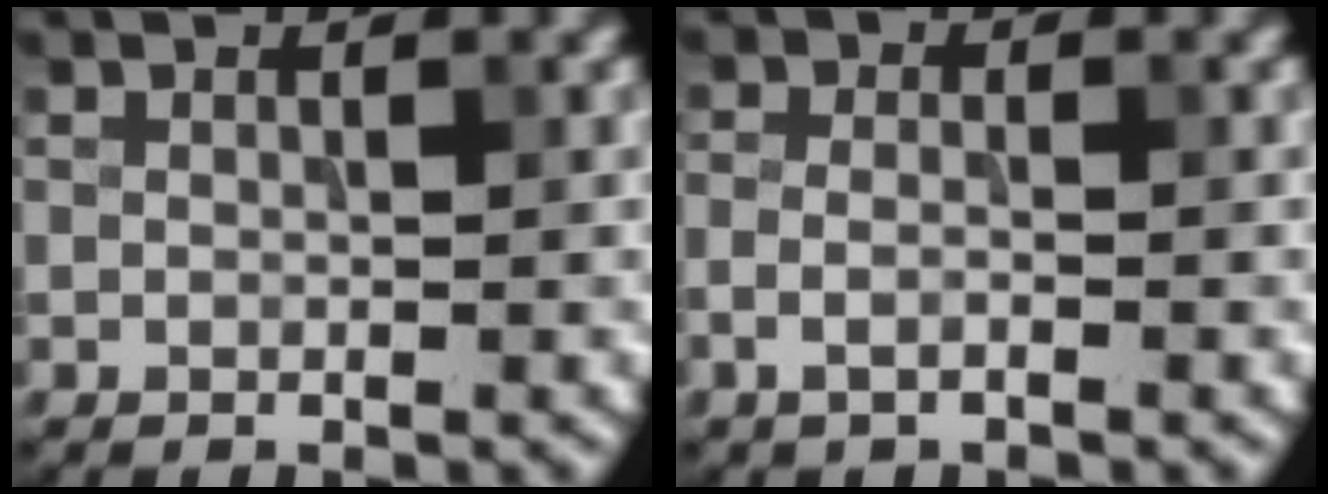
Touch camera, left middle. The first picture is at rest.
{"total": 1.6, "force": [-0.8, 0.7, 1.3], "torque": [-0.031, 0.000, -0.020]}